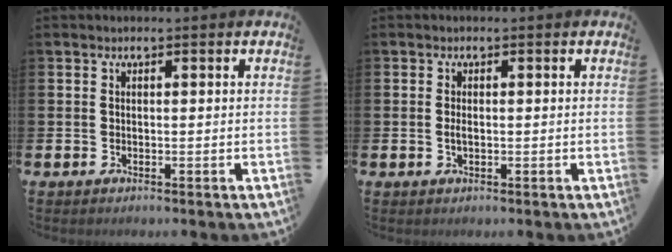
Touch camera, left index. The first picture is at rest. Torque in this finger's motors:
{"motor_torque": [0.31, 0.12, 0.08, 0.05]}